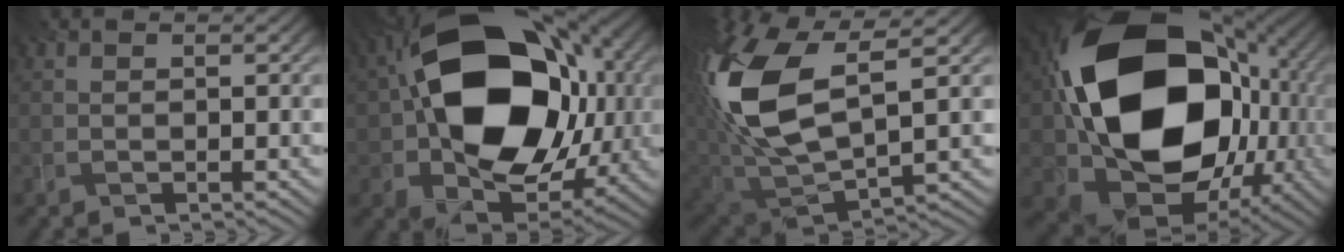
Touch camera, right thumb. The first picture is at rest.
{"total": 20.0, "force": [1.7, 14.4, 13.9], "torque": [-0.253, -0.021, 0.043]}
{"total": 15.5, "force": [3.6, 7.9, 12.9], "torque": [-0.314, 0.006, 0.077]}
{"total": 22.9, "force": [1.1, 17.5, 14.7], "torque": [-0.330, -0.048, 0.043]}